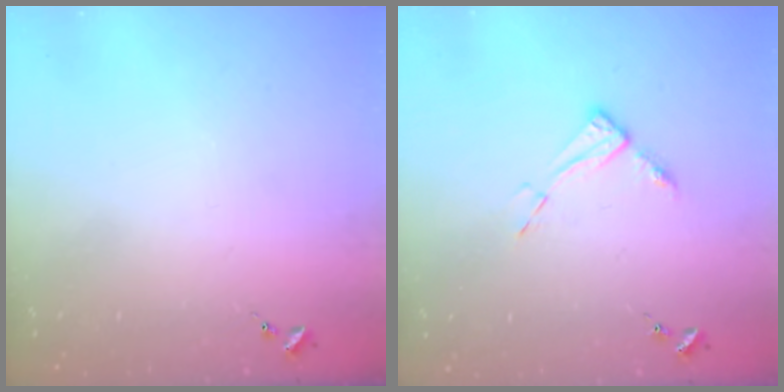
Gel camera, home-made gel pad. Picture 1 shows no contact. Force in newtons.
{"total": 7.7, "press": 7.7, "slide": 0.6}